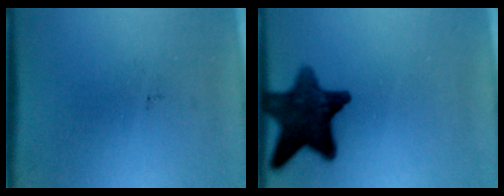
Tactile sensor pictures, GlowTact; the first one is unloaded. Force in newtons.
{"total": 12.2}